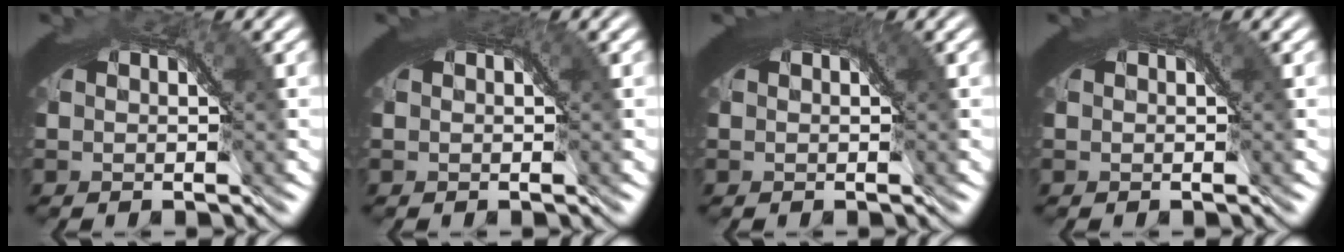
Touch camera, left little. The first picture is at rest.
{"total": 0.9, "force": [0.4, 0.2, 0.7], "torque": [-0.007, 0.001, 0.005]}
{"total": 1.8, "force": [1.0, 0.4, 1.5], "torque": [-0.014, 0.004, 0.011]}
{"total": 0.8, "force": [0.4, 0.2, 0.7], "torque": [-0.006, 0.001, 0.005]}